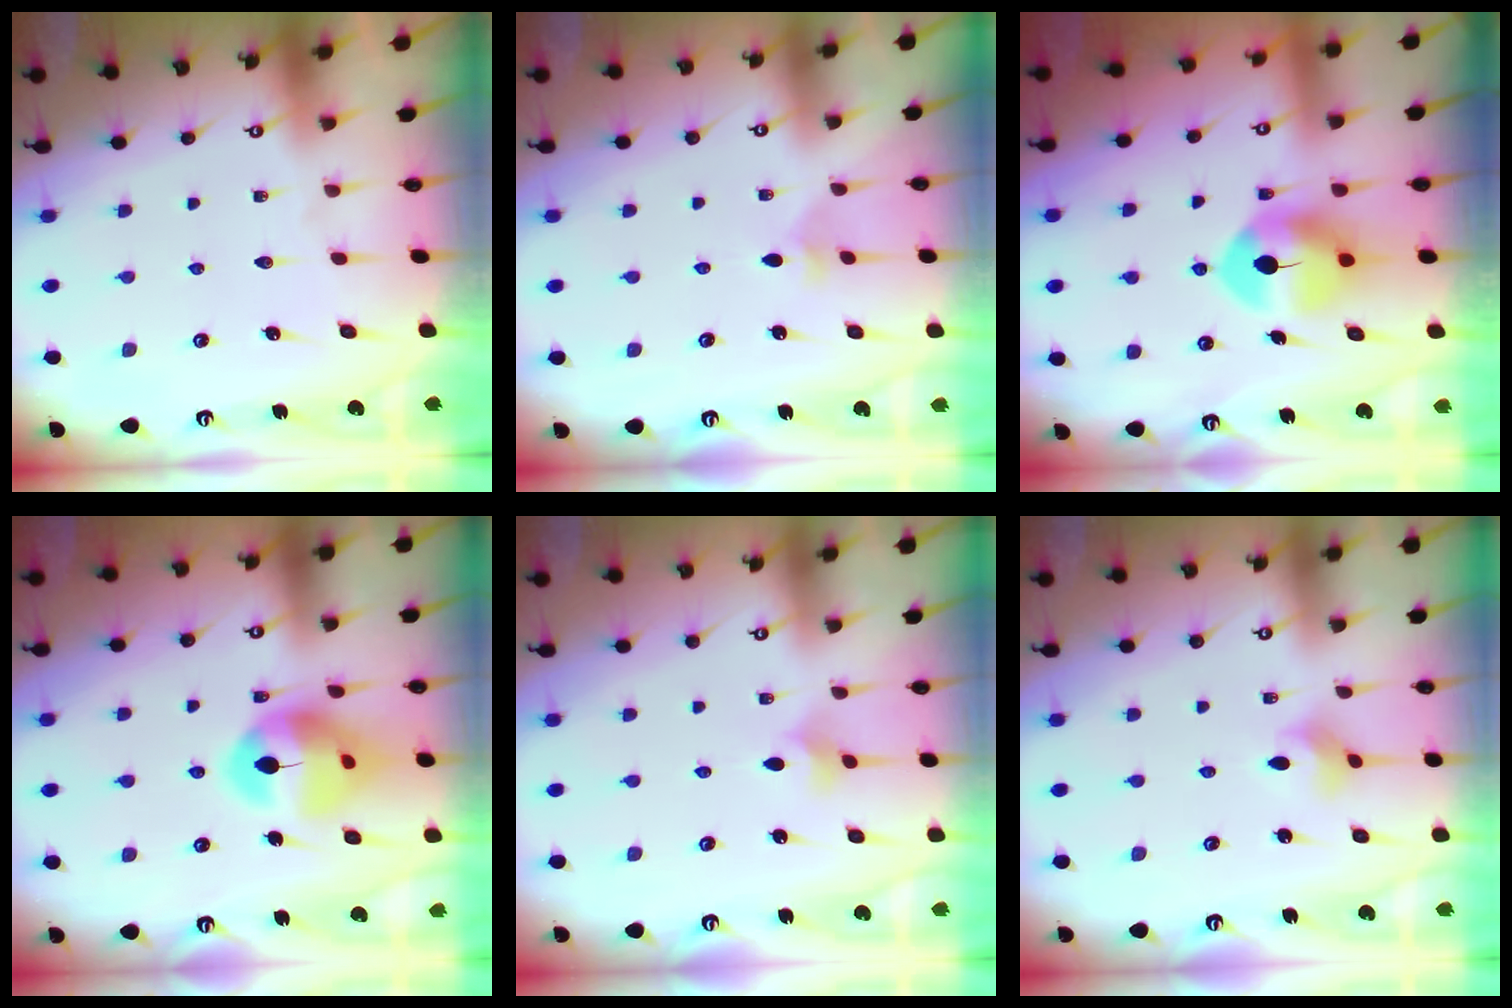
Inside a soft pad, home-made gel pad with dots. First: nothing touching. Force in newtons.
{"total": 2.8, "press": 2.7, "slide": 0.7}
{"total": 8.7, "press": 8.6, "slide": 1.5}
{"total": 14.5, "press": 14.4, "slide": 1.7}
{"total": 2.9, "press": 2.8, "slide": 0.7}
{"total": 2.9, "press": 2.9, "slide": 0.4}